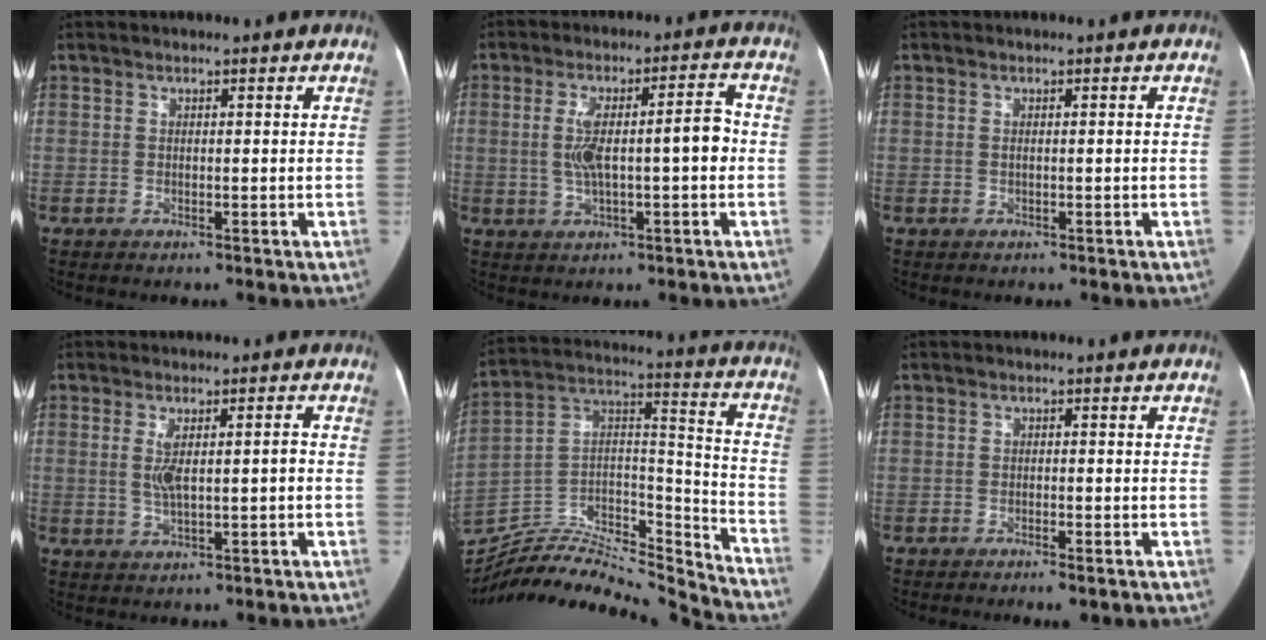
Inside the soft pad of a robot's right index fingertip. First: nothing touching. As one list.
[{"total": 9.2, "force": [-0.2, 2.1, 9.0], "torque": [-0.158, 0.027, 0.000]}, {"total": 0.9, "force": [0.0, 0.1, 0.9], "torque": [-0.020, 0.000, 0.003]}, {"total": 4.5, "force": [0.0, 1.0, 4.4], "torque": [-0.085, 0.004, 0.005]}, {"total": 25.1, "force": [-24.0, 4.1, 6.2], "torque": [-0.127, 0.046, -0.376]}, {"total": 2.9, "force": [-2.1, 0.5, 1.8], "torque": [-0.022, -0.005, -0.027]}]